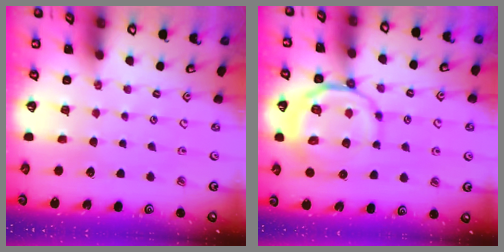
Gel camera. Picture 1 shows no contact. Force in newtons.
{"total": 10.2, "press": 10.0, "slide": 1.8}